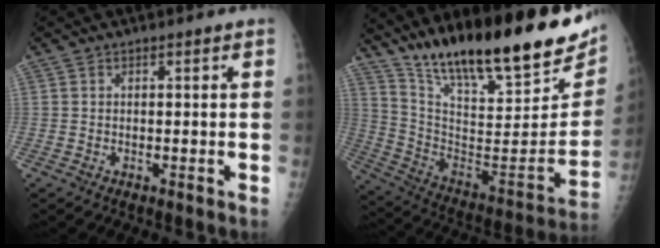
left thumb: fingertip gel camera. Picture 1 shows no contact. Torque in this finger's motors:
{"motor_torque": [1.57, 1.47, 1.40, -1.37, 0.17]}